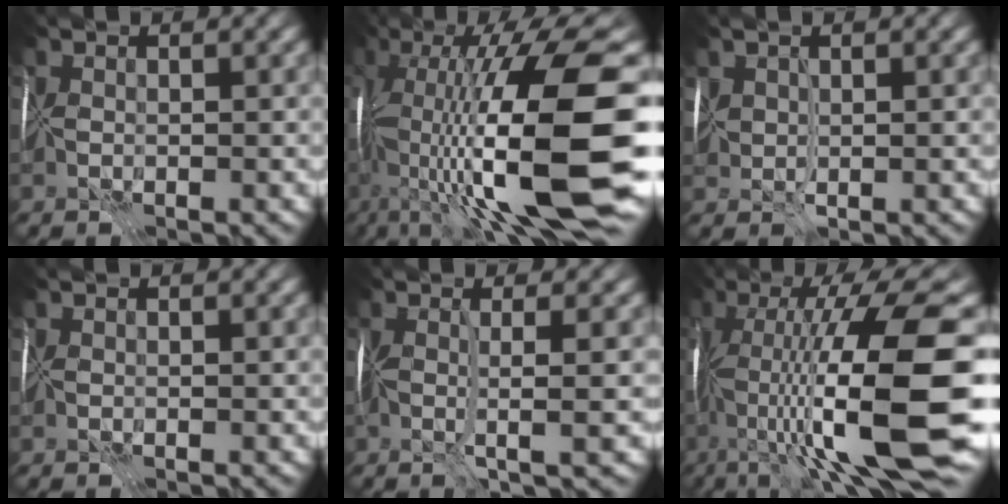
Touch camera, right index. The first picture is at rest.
{"total": 17.4, "force": [-2.0, 5.5, 16.4], "torque": [-0.292, 0.029, -0.040]}
{"total": 2.2, "force": [0.8, 1.3, 1.5], "torque": [-0.034, 0.001, 0.017]}
{"total": 0.0}
{"total": 3.7, "force": [0.1, 0.6, 3.7], "torque": [-0.061, 0.002, -0.004]}
{"total": 16.3, "force": [-2.6, 3.7, 15.7], "torque": [-0.262, 0.026, -0.036]}